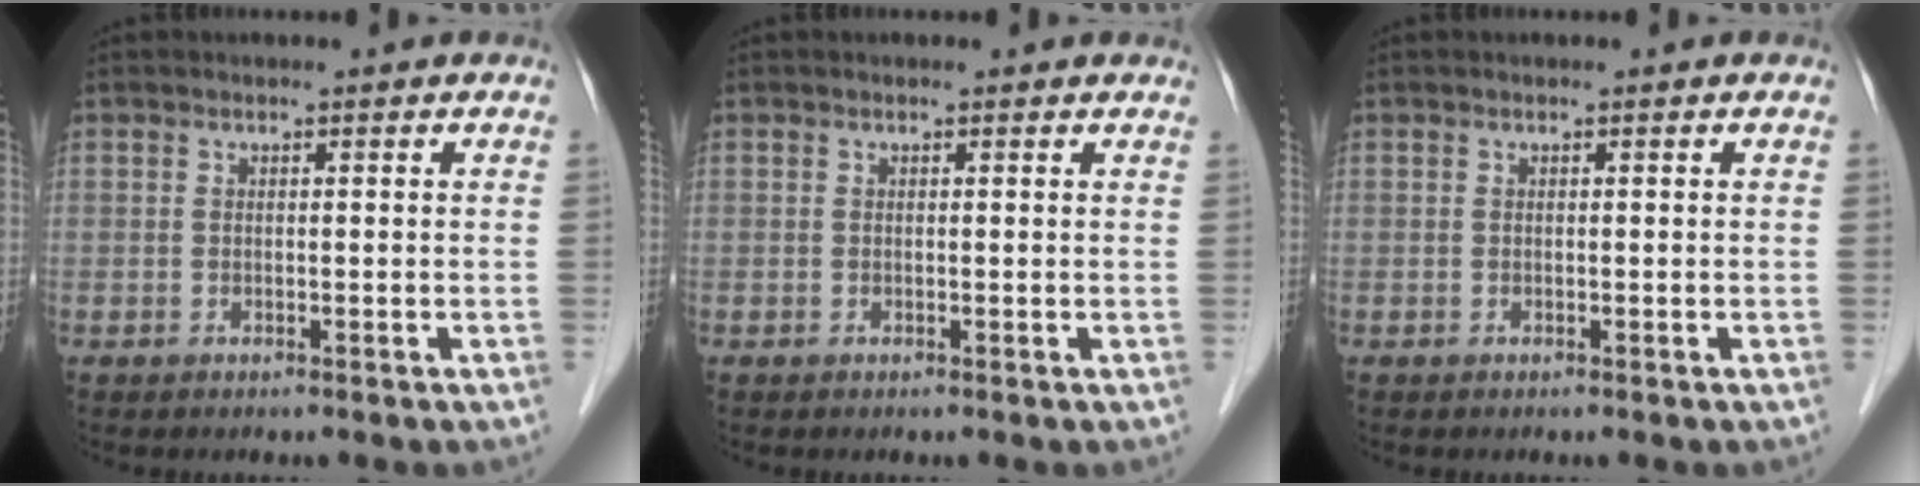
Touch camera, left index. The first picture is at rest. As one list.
[{"total": 0.7, "force": [0.6, 0.3, 0.1], "torque": [-0.009, -0.002, -0.002]}, {"total": 0.0}]